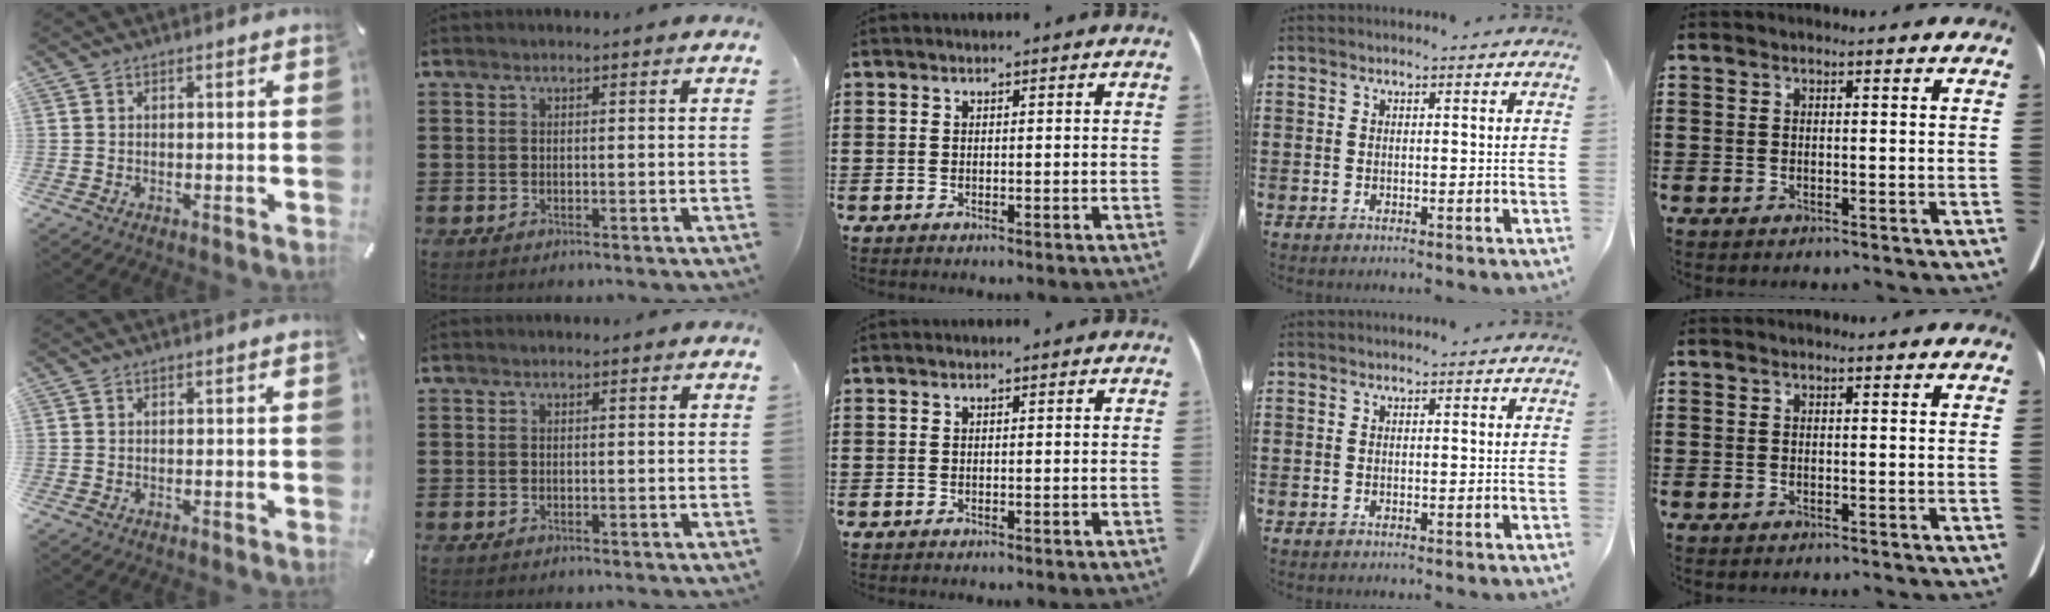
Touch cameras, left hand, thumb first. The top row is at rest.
{}